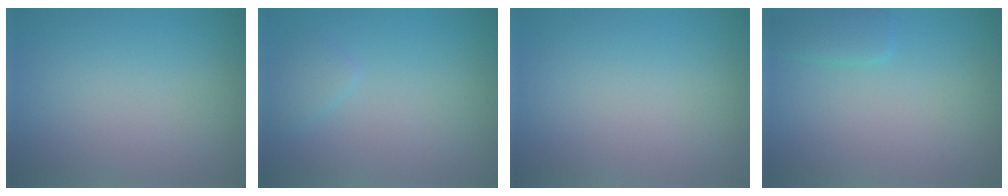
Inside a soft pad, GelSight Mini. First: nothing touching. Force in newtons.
{"total": 1.2, "press": 1.2, "slide": 0.1}
{"total": 0.0}
{"total": 1.5, "press": 1.5, "slide": 0.1}